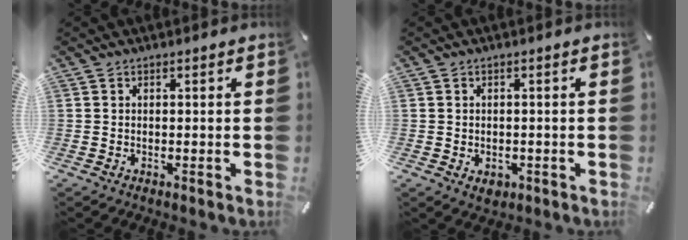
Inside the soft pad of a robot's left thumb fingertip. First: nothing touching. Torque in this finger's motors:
{"motor_torque": [0.01, 0.04, 0.14, 0.16, 0.01]}